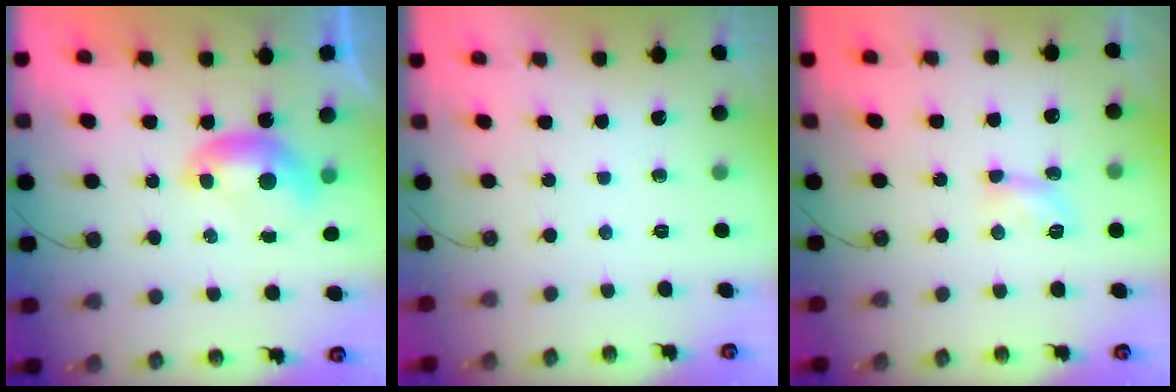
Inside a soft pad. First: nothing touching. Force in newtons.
{"total": 0.0}
{"total": 2.9, "press": 2.9, "slide": 0.5}